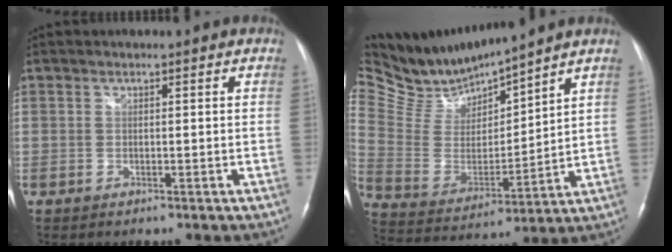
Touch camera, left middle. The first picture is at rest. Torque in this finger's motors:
{"motor_torque": [0.06, -0.64, -0.27, -0.07]}